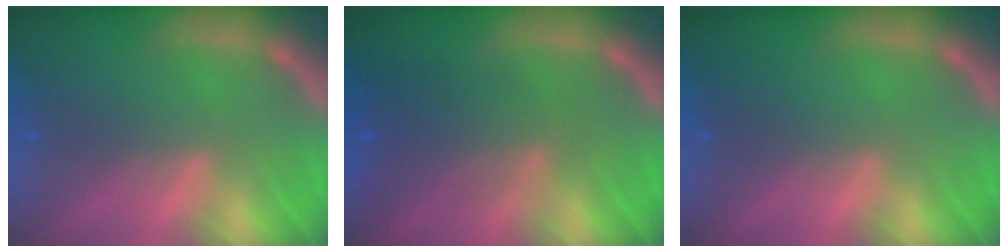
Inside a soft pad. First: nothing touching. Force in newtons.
{"total": 5.6}
{"total": 0.0}